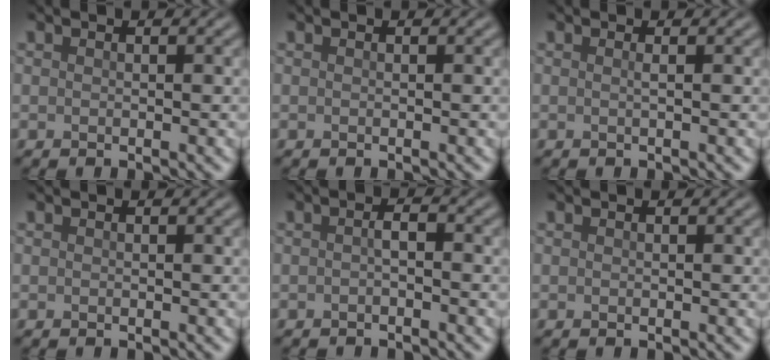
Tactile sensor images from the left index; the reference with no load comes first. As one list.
[{"total": 0.0}, {"total": 0.7, "force": [0.1, 0.3, 0.7], "torque": [-0.008, 0.001, -0.004]}, {"total": 0.0}, {"total": 1.0, "force": [-0.4, 0.2, 0.9], "torque": [-0.018, 0.003, -0.009]}, {"total": 0.0}]